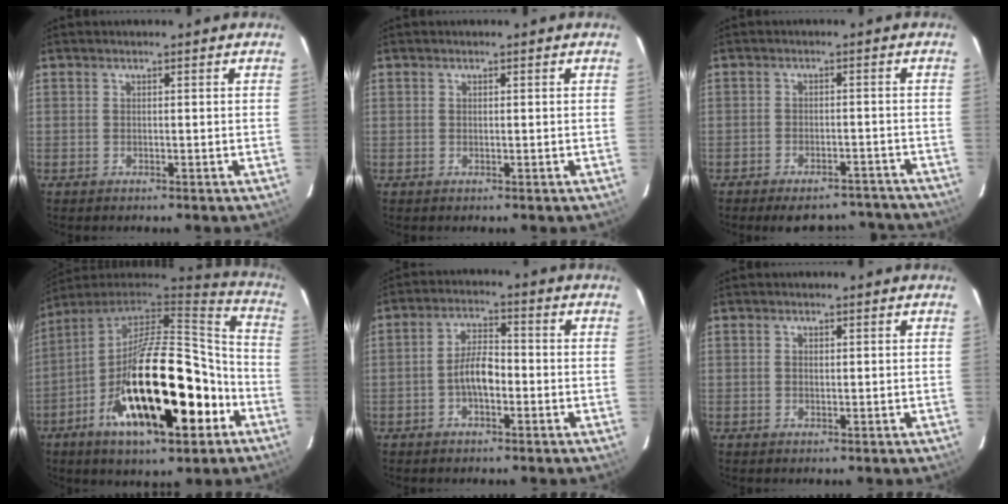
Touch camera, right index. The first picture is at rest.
{"total": 0.0}
{"total": 12.7, "force": [-11.0, 5.0, 3.9], "torque": [-0.084, 0.018, -0.127]}
{"total": 31.2, "force": [-11.5, 12.3, 26.2], "torque": [-0.457, -0.019, -0.194]}
{"total": 5.9, "force": [-1.8, 2.5, 5.0], "torque": [-0.096, 0.012, -0.031]}
{"total": 0.8, "force": [0.2, 0.6, 0.5], "torque": [-0.009, 0.004, 0.004]}